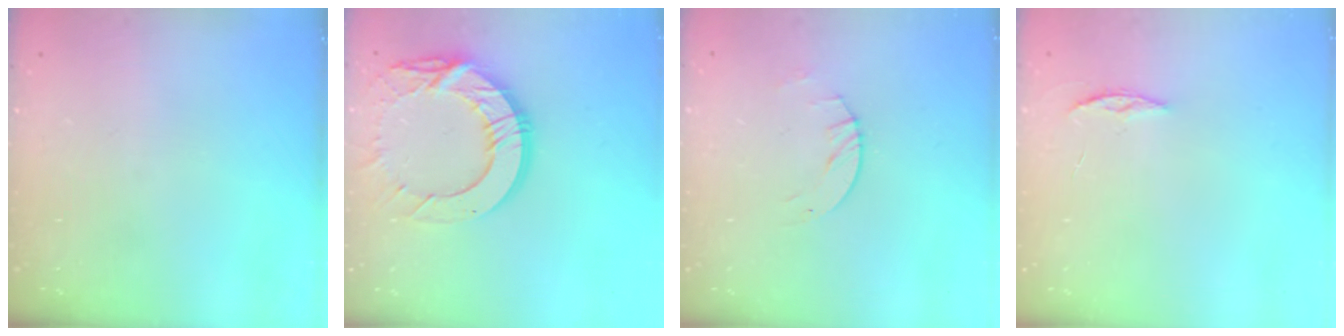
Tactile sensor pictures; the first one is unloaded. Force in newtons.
{"total": 16.0, "press": 15.9, "slide": 1.4}
{"total": 2.8, "press": 2.8, "slide": 0.4}
{"total": 3.5, "press": 3.5, "slide": 0.4}